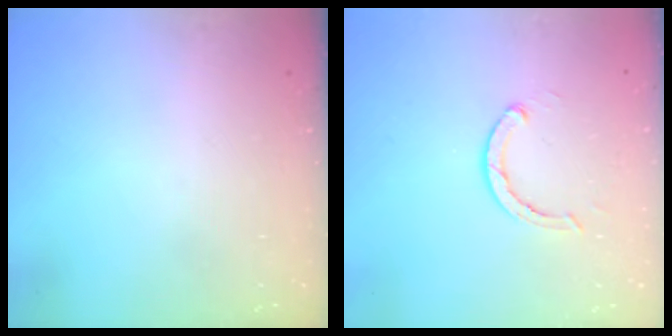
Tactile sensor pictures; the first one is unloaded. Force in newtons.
{"total": 2.9, "press": 2.9, "slide": 0.5}